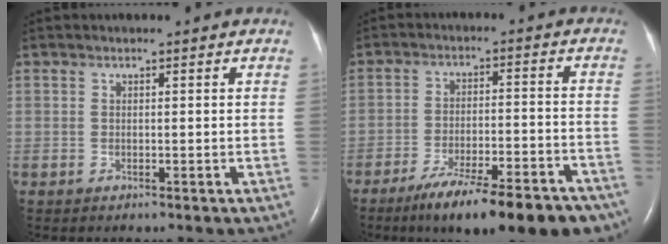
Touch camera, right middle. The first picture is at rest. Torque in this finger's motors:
{"motor_torque": [1.10, -1.04, 0.31, 0.11]}